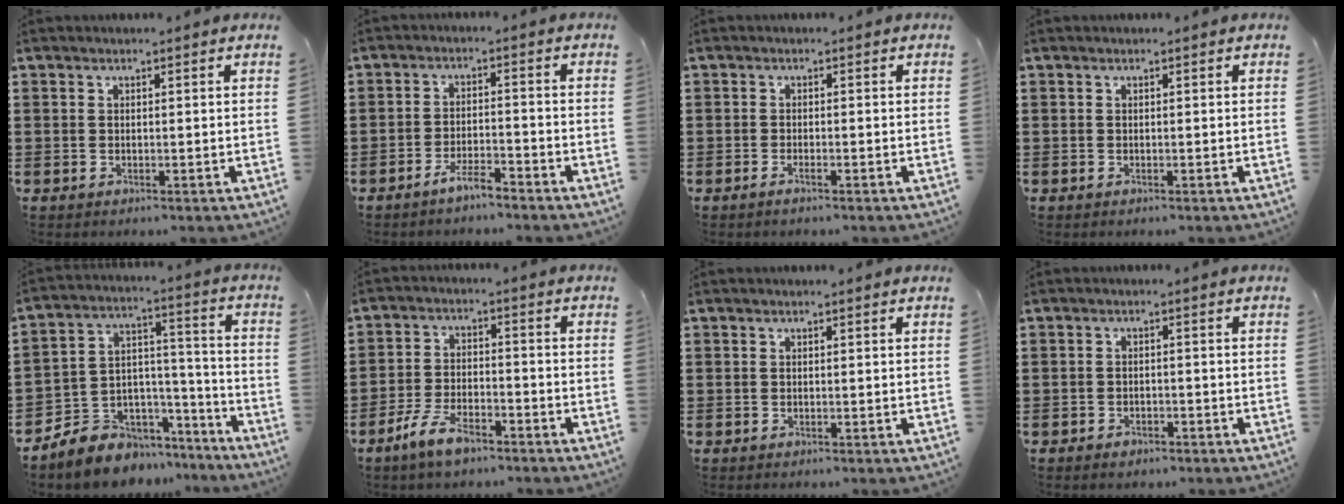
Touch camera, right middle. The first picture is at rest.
{"total": 3.7, "force": [-3.2, 0.5, 1.7], "torque": [-0.045, 0.002, -0.067]}
{"total": 1.0, "force": [-0.6, 0.1, 0.8], "torque": [-0.014, -0.003, -0.011]}
{"total": 0.0}
{"total": 6.4, "force": [-5.2, 3.8, -0.4], "torque": [-0.012, 0.004, -0.102]}
{"total": 6.6, "force": [-4.7, 2.4, 4.0], "torque": [-0.089, 0.006, -0.090]}
{"total": 0.0}
{"total": 1.4, "force": [-1.1, 0.7, 0.3], "torque": [-0.009, 0.001, -0.025]}